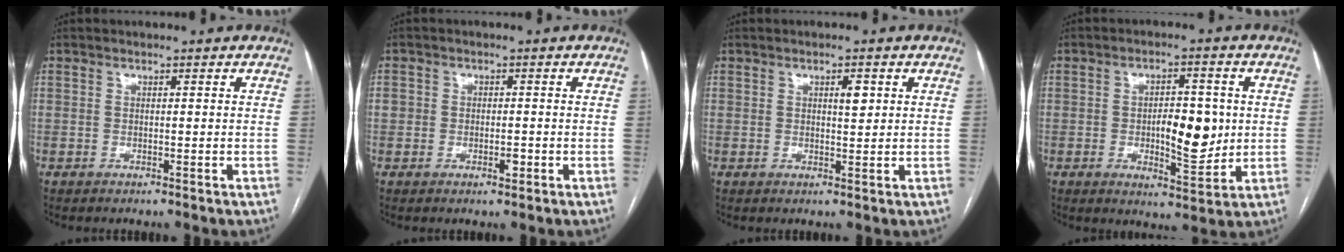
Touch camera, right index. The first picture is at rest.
{"total": 2.8, "force": [-0.7, 2.0, 1.8], "torque": [-0.026, 0.007, -0.008]}
{"total": 2.3, "force": [0.8, 0.7, 2.0], "torque": [-0.031, -0.002, 0.013]}
{"total": 8.7, "force": [-0.2, 3.2, 8.1], "torque": [-0.120, -0.002, 0.005]}